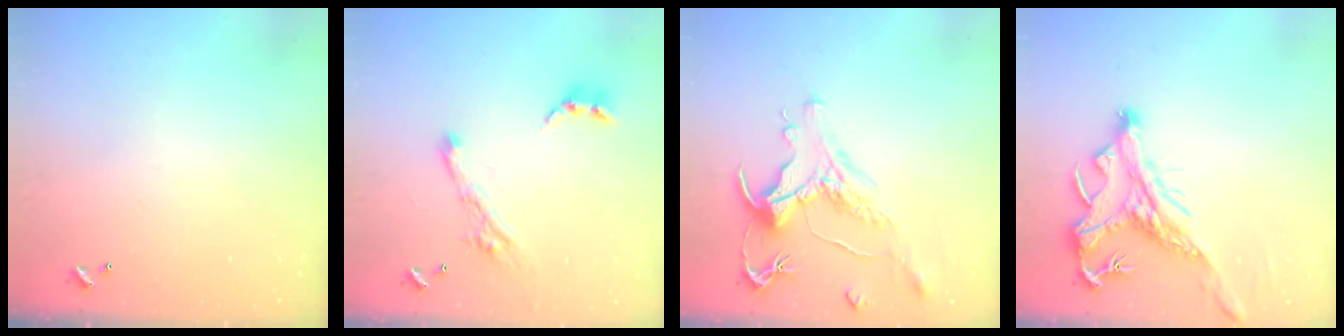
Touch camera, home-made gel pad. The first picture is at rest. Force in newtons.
{"total": 9.2, "press": 9.1, "slide": 1.1}
{"total": 1.5, "press": 0.7, "slide": 1.3}
{"total": 2.9, "press": 2.5, "slide": 1.4}